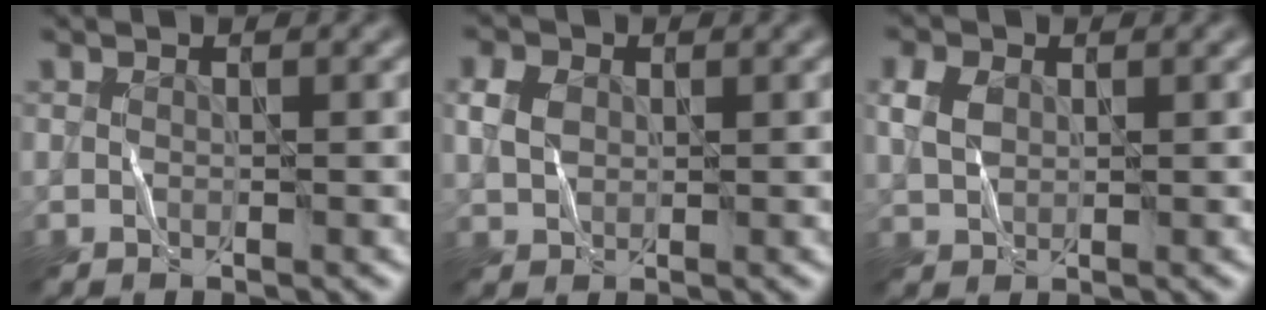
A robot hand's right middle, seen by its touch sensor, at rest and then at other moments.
{"total": 2.1, "force": [0.9, 1.7, 0.9], "torque": [-0.034, 0.009, 0.016]}
{"total": 2.1, "force": [1.0, 1.6, 1.0], "torque": [-0.037, 0.005, 0.022]}